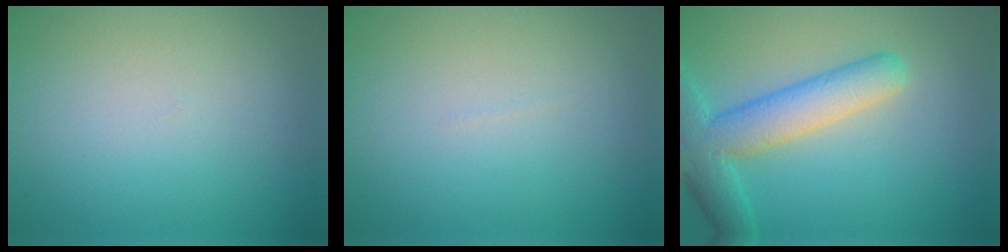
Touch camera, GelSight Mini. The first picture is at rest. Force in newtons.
{"total": 0.0}
{"total": 5.9, "press": 5.9, "slide": 0.4}